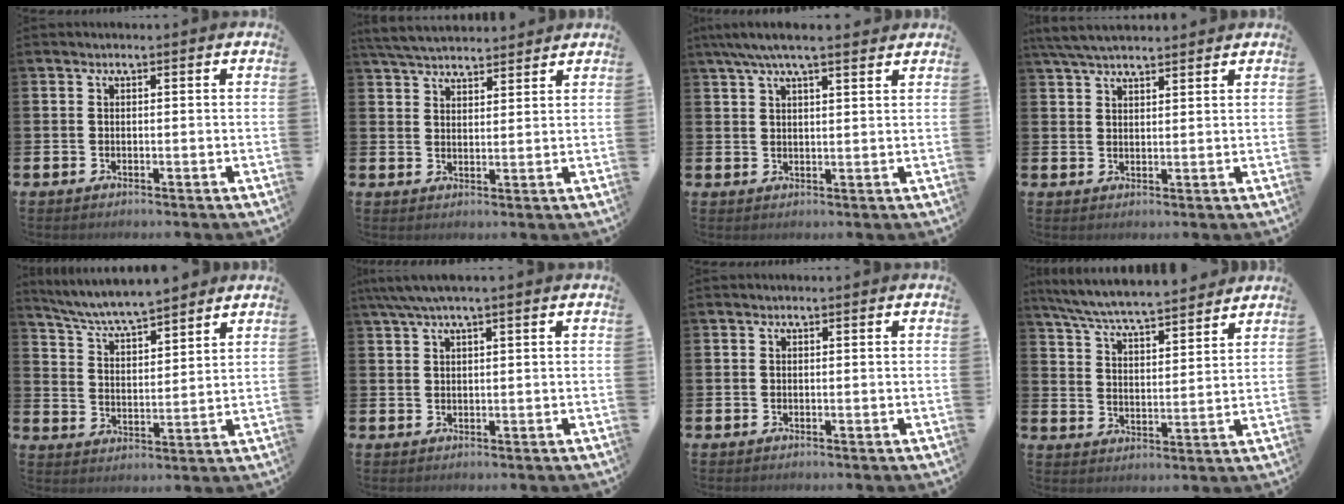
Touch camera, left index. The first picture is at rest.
{"total": 4.9, "force": [4.8, 1.0, 0.7], "torque": [-0.032, -0.017, 0.088]}
{"total": 5.5, "force": [4.7, 0.9, 2.8], "torque": [-0.063, -0.006, 0.085]}
{"total": 4.8, "force": [4.5, 0.9, 1.6], "torque": [-0.037, -0.011, 0.082]}
{"total": 6.5, "force": [6.3, 0.4, 1.7], "torque": [-0.061, -0.038, 0.111]}
{"total": 2.8, "force": [1.9, 0.1, 2.1], "torque": [-0.048, 0.004, 0.036]}
{"total": 0.0}
{"total": 7.0, "force": [6.8, 0.4, 1.8], "torque": [-0.063, -0.045, 0.120]}